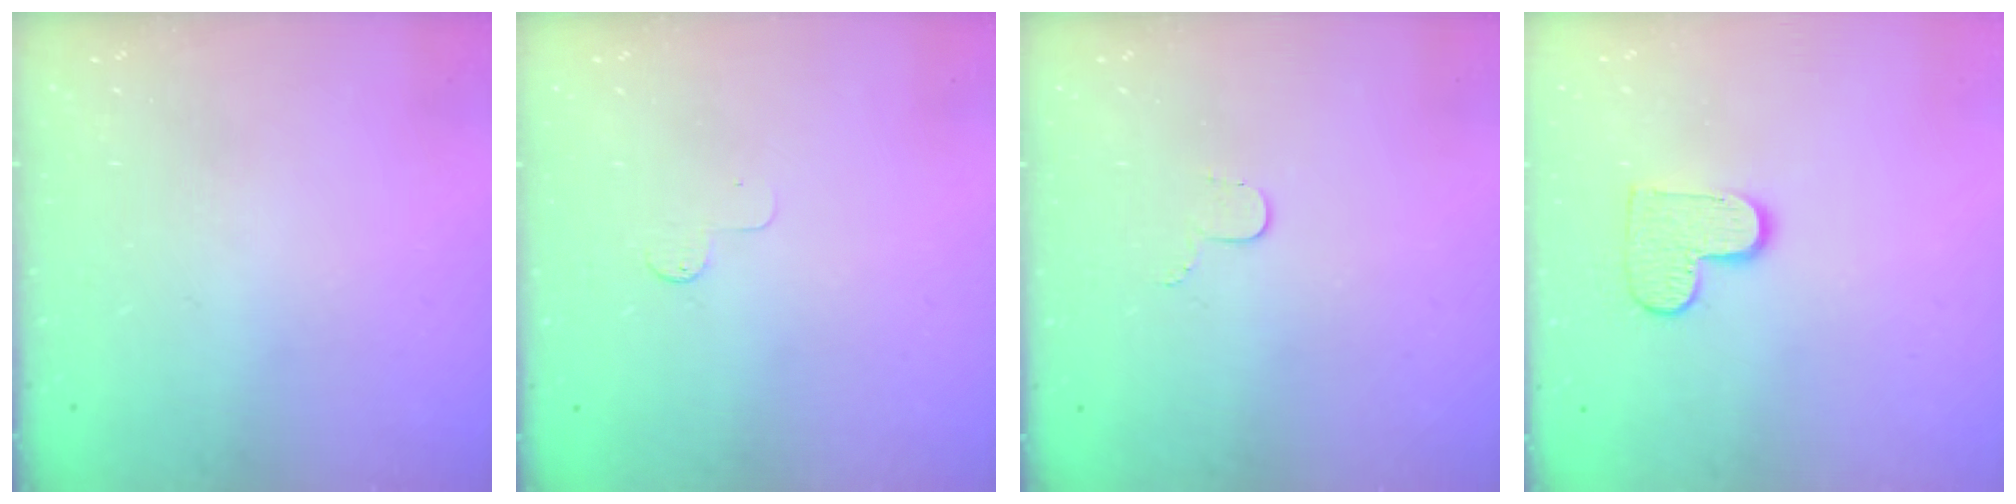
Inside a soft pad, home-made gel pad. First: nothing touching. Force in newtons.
{"total": 2.6, "press": 2.6, "slide": 0.3}
{"total": 3.4, "press": 3.4, "slide": 0.4}
{"total": 8.9, "press": 8.9, "slide": 0.4}